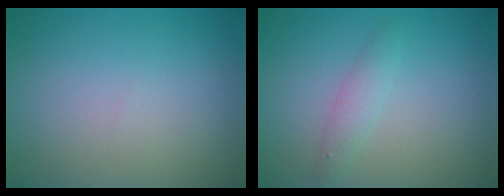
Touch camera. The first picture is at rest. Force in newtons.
{"total": 1.6, "press": 1.6, "slide": 0.1}